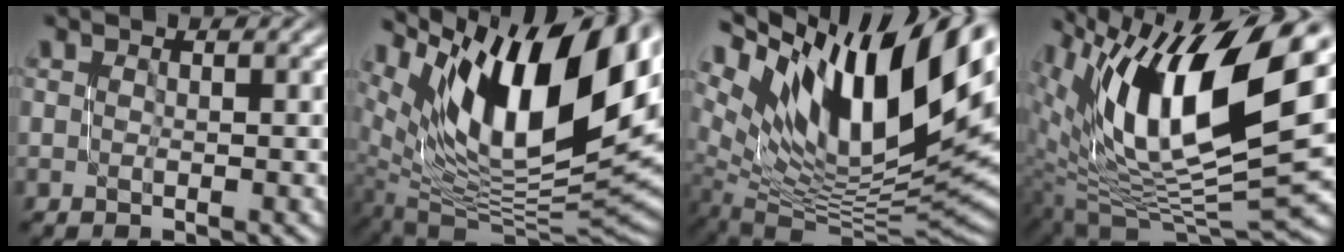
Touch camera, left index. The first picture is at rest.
{"total": 16.9, "force": [7.7, 7.5, 13.1], "torque": [-0.223, 0.014, 0.136]}
{"total": 16.7, "force": [8.0, 7.4, 12.7], "torque": [-0.227, 0.015, 0.146]}
{"total": 15.4, "force": [5.7, 6.3, 12.8], "torque": [-0.232, 0.003, 0.095]}